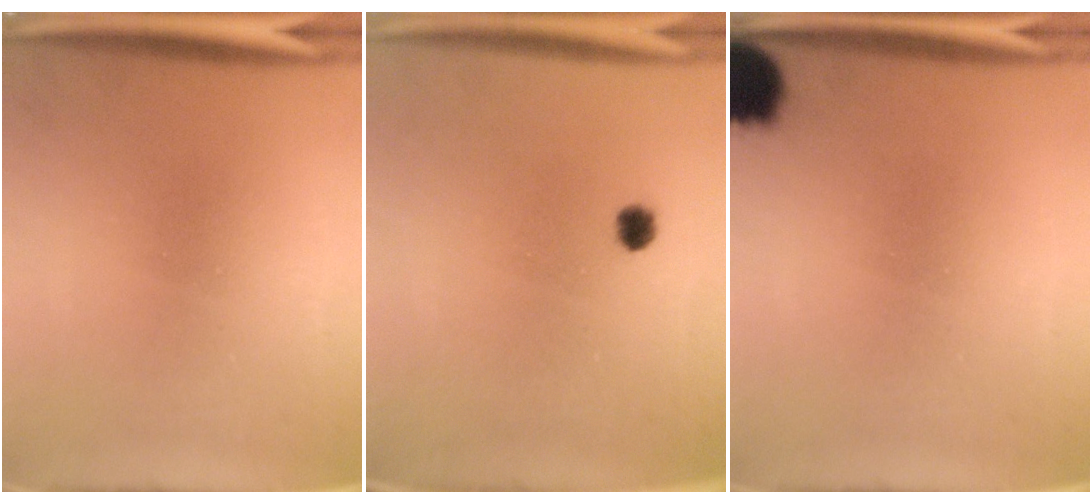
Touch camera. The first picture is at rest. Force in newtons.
{"total": 1.7}
{"total": 9.7}